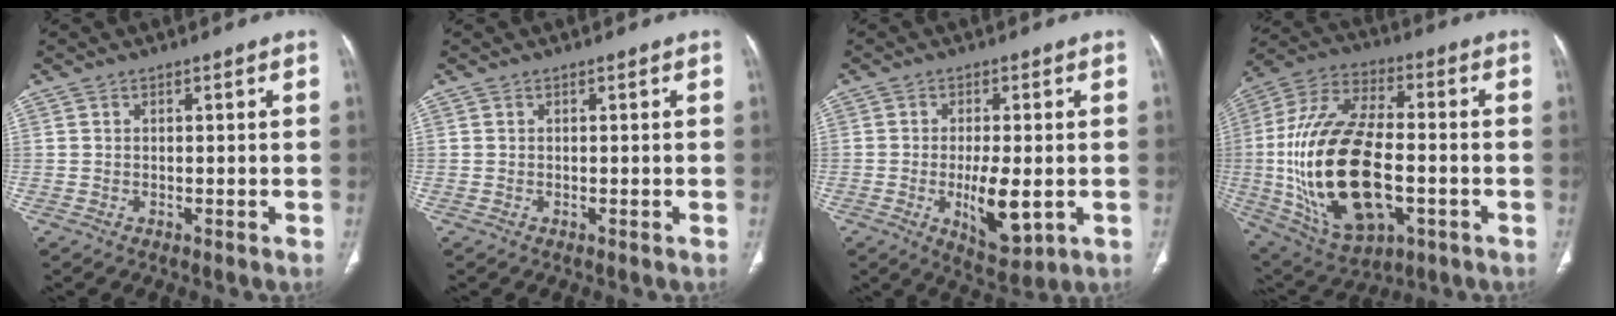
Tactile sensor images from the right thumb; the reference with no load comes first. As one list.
[{"total": 0.0}, {"total": 9.0, "force": [-1.8, 3.4, 8.2], "torque": [-0.127, -0.018, -0.021]}, {"total": 26.4, "force": [-4.0, 13.6, 22.2], "torque": [-0.447, 0.012, -0.051]}]